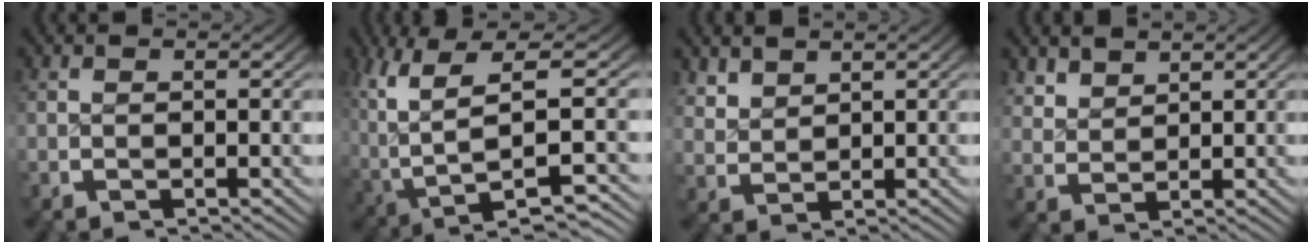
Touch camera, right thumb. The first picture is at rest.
{"total": 9.3, "force": [-1.3, 4.7, 8.0], "torque": [-0.169, -0.038, 0.007]}
{"total": 2.2, "force": [1.8, 1.1, 0.6], "torque": [-0.011, -0.002, 0.045]}
{"total": 2.3, "force": [2.1, 0.9, 0.5], "torque": [-0.008, -0.001, 0.049]}